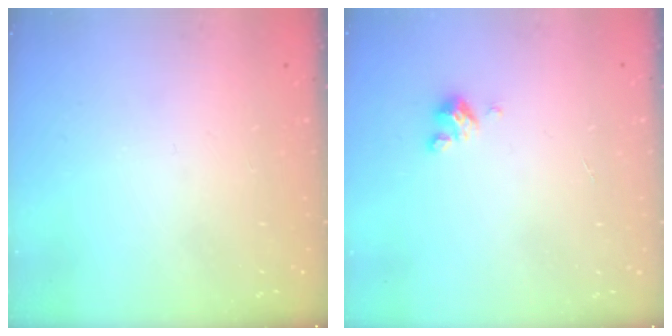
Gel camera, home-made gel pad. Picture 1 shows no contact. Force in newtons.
{"total": 3.7, "press": 3.7, "slide": 0.3}